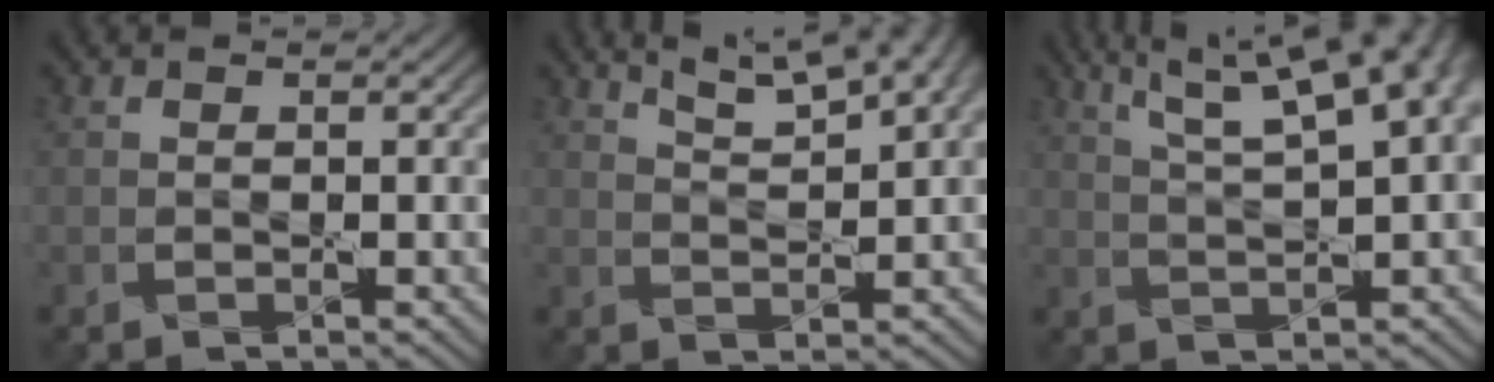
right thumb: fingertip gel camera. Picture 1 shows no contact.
{"total": 8.8, "force": [6.0, 2.3, 6.1], "torque": [-0.102, 0.016, 0.085]}
{"total": 14.7, "force": [7.1, 4.9, 11.9], "torque": [-0.184, 0.045, 0.093]}